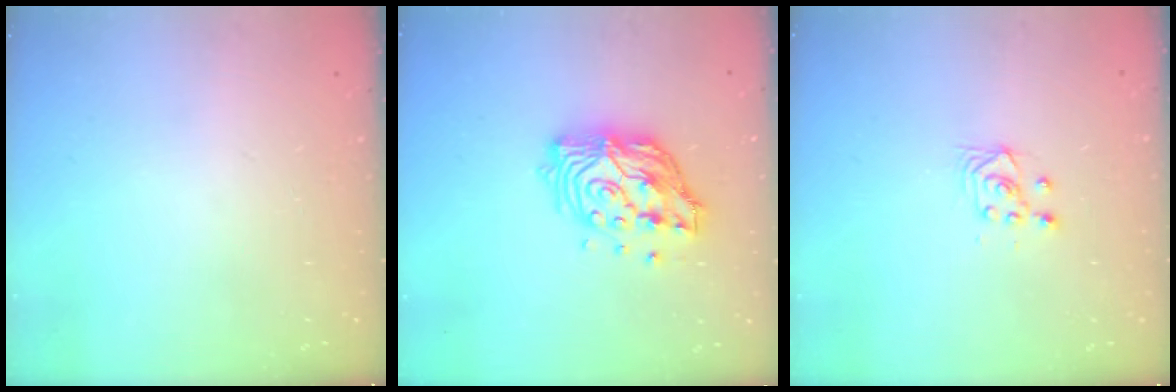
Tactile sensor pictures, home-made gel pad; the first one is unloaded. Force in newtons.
{"total": 14.1, "press": 14.0, "slide": 1.3}
{"total": 3.6, "press": 3.2, "slide": 1.6}